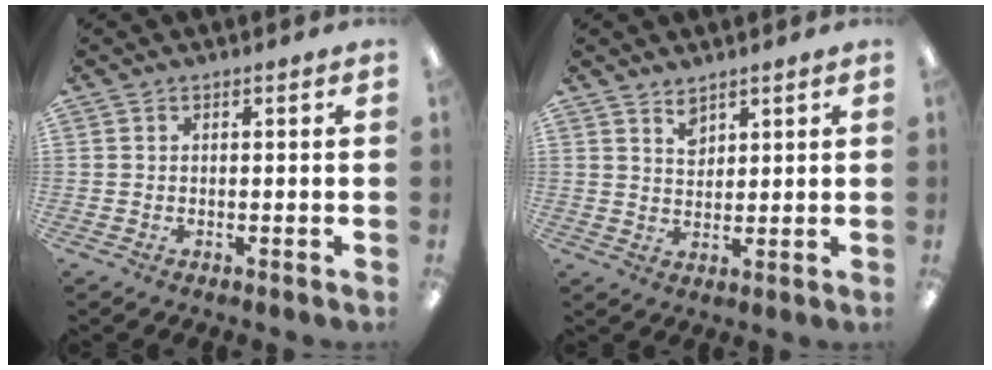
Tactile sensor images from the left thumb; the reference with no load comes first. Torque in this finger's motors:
{"motor_torque": [0.28, -0.18, -0.10, -0.09, -0.02]}